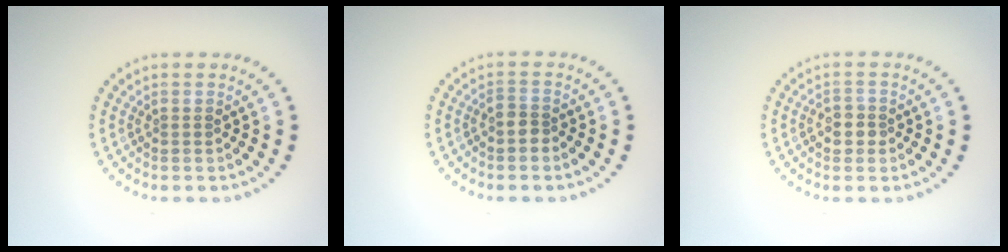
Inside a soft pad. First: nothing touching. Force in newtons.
{"total": 1.5, "press": 1.2, "slide": 0.8}
{"total": 1.7, "press": 1.7, "slide": 0.3}